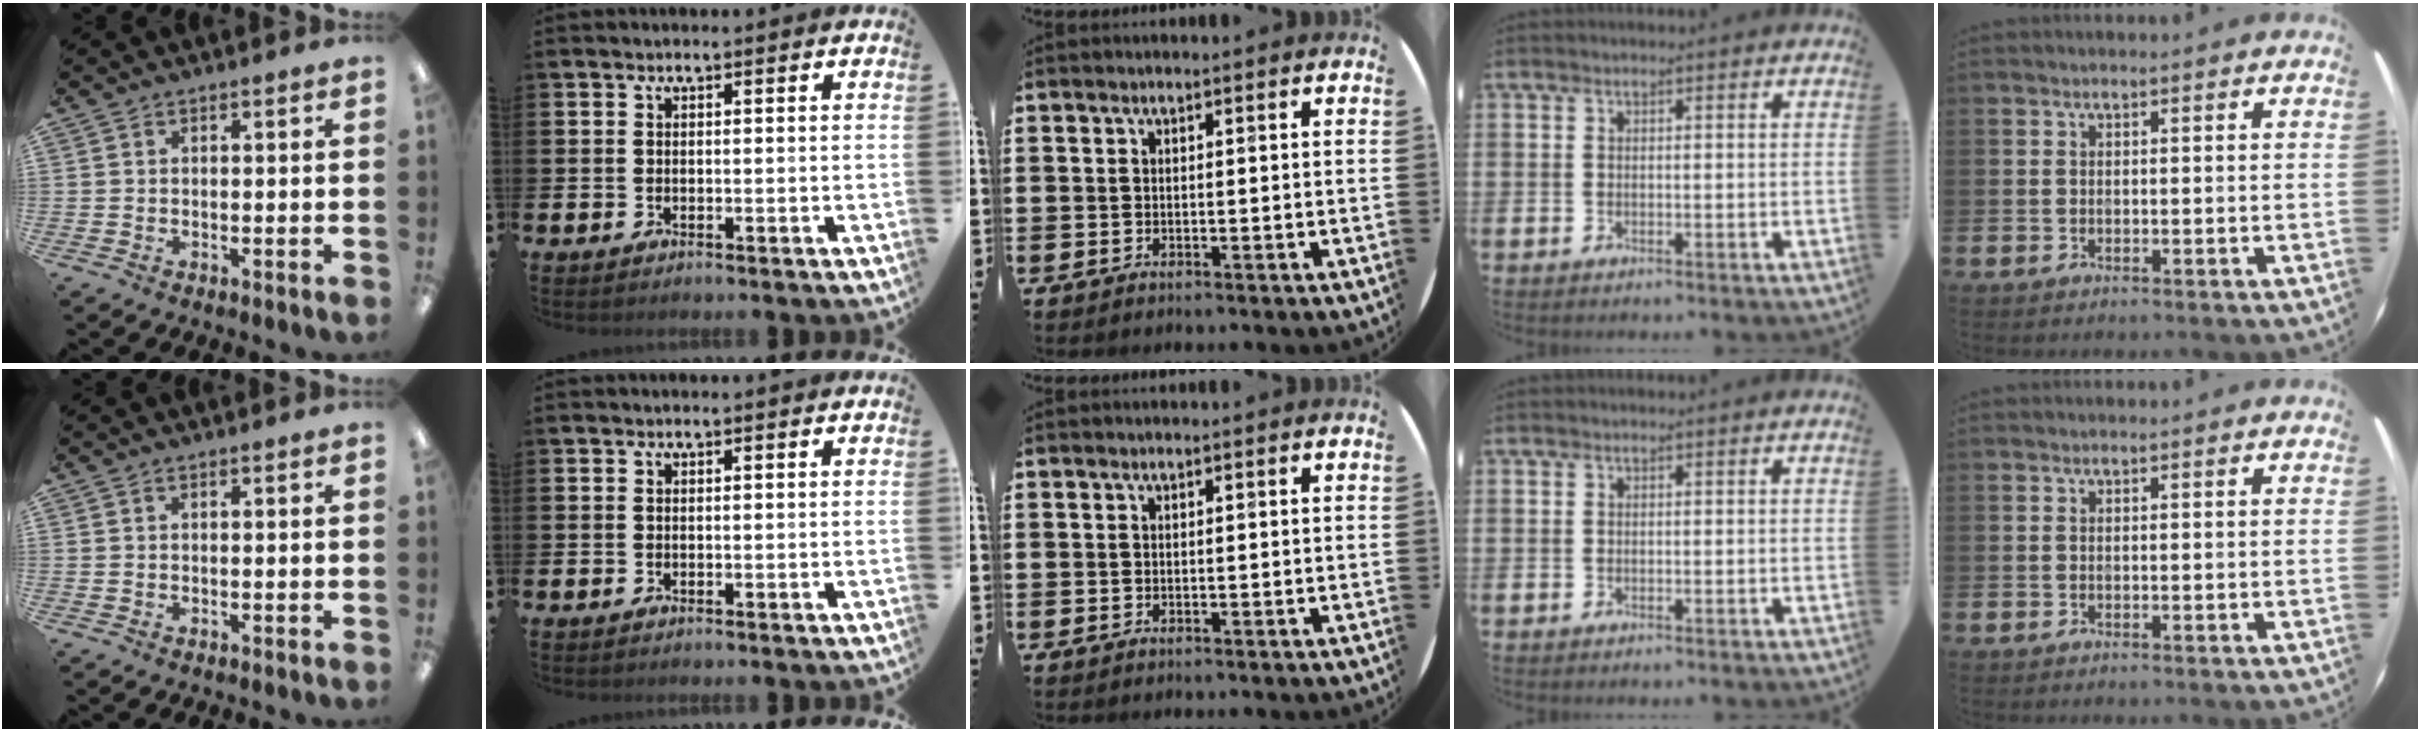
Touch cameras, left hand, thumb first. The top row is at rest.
{}